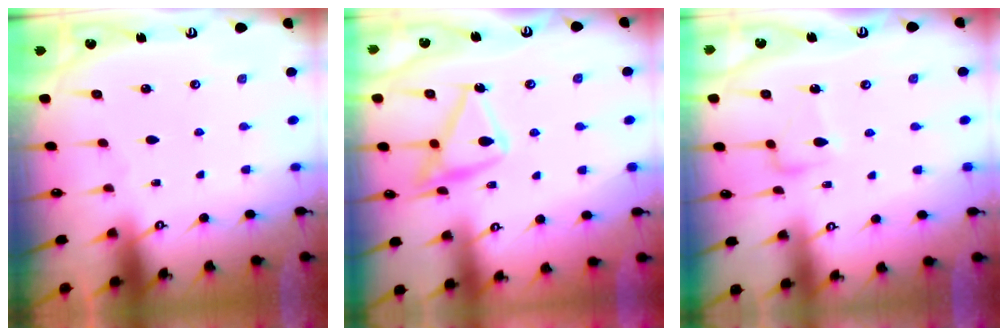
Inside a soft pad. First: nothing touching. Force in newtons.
{"total": 16.6, "press": 16.6, "slide": 0.9}
{"total": 9.8, "press": 9.8, "slide": 0.2}